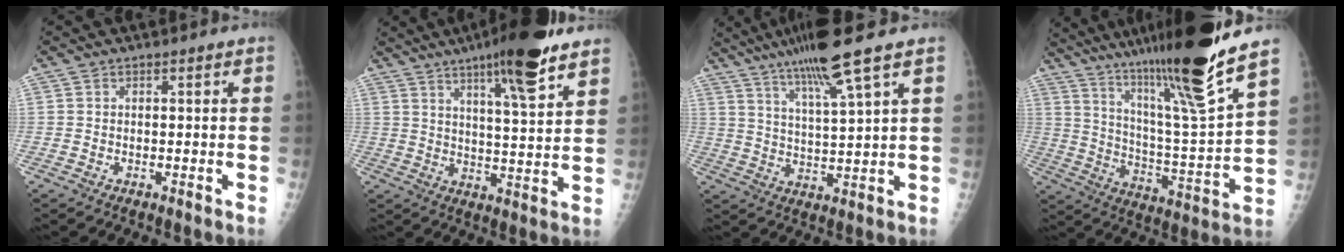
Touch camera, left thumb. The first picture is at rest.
{"total": 14.2, "force": [9.1, 2.4, 10.7], "torque": [-0.149, -0.045, 0.137]}
{"total": 12.3, "force": [8.0, 0.1, 9.4], "torque": [-0.172, -0.029, 0.142]}
{"total": 24.2, "force": [17.7, 0.6, 16.5], "torque": [-0.258, -0.088, 0.293]}